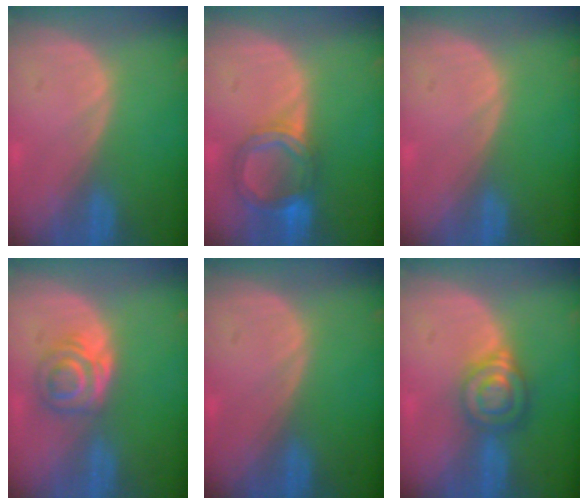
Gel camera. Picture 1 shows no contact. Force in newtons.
{"total": 6.3, "press": 5.8, "slide": 2.4}
{"total": 0.0}
{"total": 5.2, "press": 4.8, "slide": 2.1}
{"total": 0.0}
{"total": 6.6, "press": 5.7, "slide": 3.3}